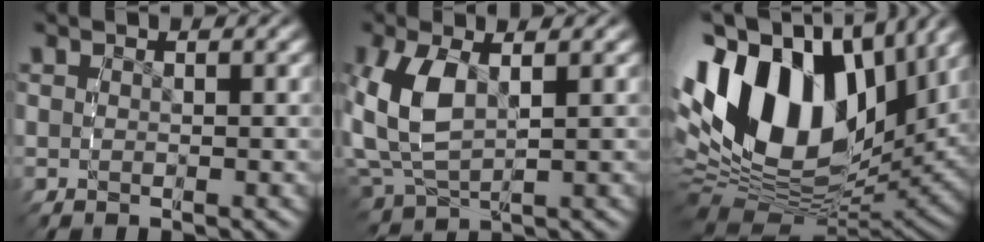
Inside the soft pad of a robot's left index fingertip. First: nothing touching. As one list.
[{"total": 6.3, "force": [1.3, 4.4, 4.3], "torque": [-0.131, -0.019, 0.039]}, {"total": 18.4, "force": [3.3, 12.5, 13.1], "torque": [-0.247, -0.013, 0.058]}]